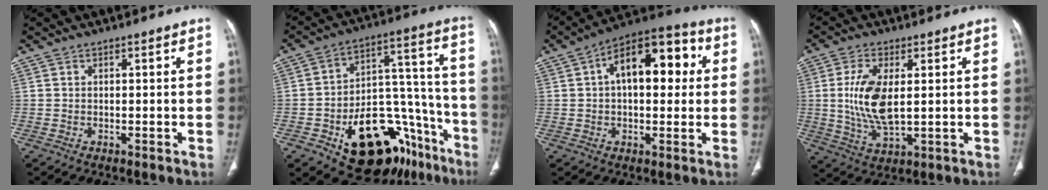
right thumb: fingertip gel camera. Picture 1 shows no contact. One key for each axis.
{"total": 25.8, "fx": -13.1, "fy": 14.6, "fz": 16.9, "tx": -0.180, "ty": 0.105, "tz": -0.183}
{"total": 16.5, "fx": 3.4, "fy": 8.7, "fz": 13.6, "tx": -0.169, "ty": 0.035, "tz": 0.043}
{"total": 10.6, "fx": 1.1, "fy": 4.7, "fz": 9.4, "tx": -0.197, "ty": -0.015, "tz": 0.028}